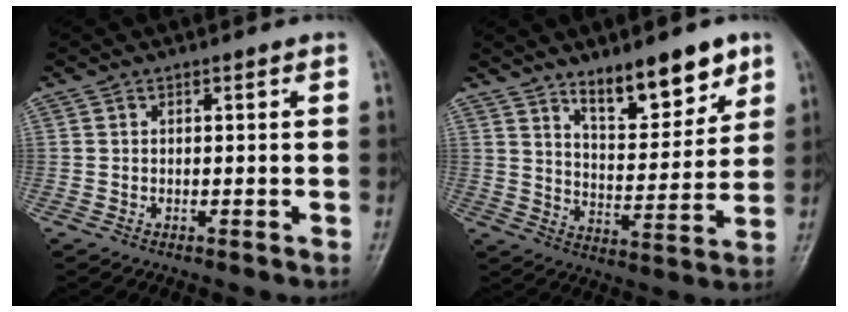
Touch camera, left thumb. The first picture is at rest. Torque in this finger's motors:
{"motor_torque": [0.06, 0.26, -0.24, -0.22, 0.10]}